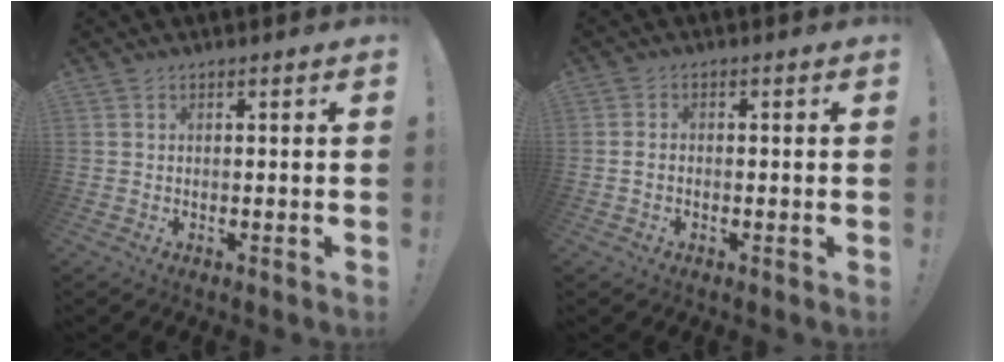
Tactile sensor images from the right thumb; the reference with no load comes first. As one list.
[{"total": 1.5, "force": [-0.7, 0.9, 0.9], "torque": [-0.014, 0.005, -0.012]}]